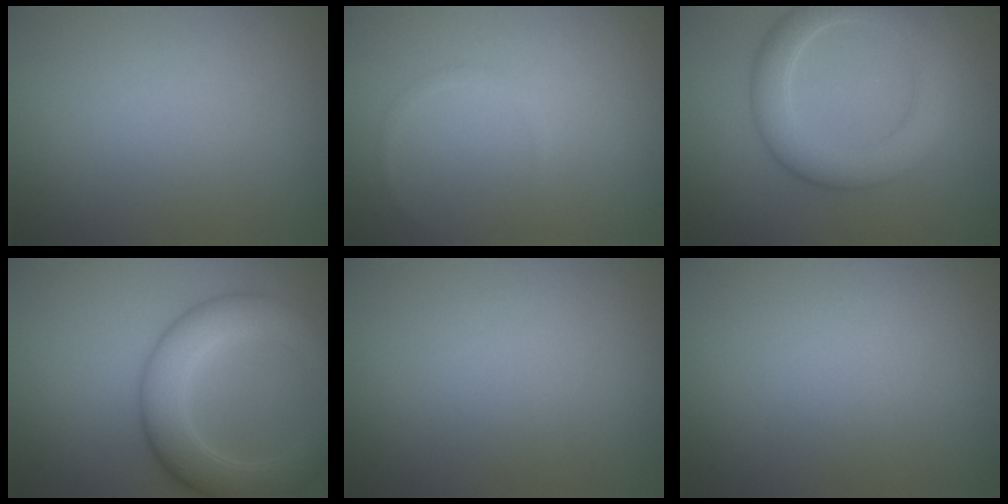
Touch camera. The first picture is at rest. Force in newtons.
{"total": 0.5, "press": 0.5, "slide": 0.1}
{"total": 5.0, "press": 4.9, "slide": 0.4}
{"total": 6.5, "press": 6.5, "slide": 0.1}
{"total": 0.0}
{"total": 0.0}